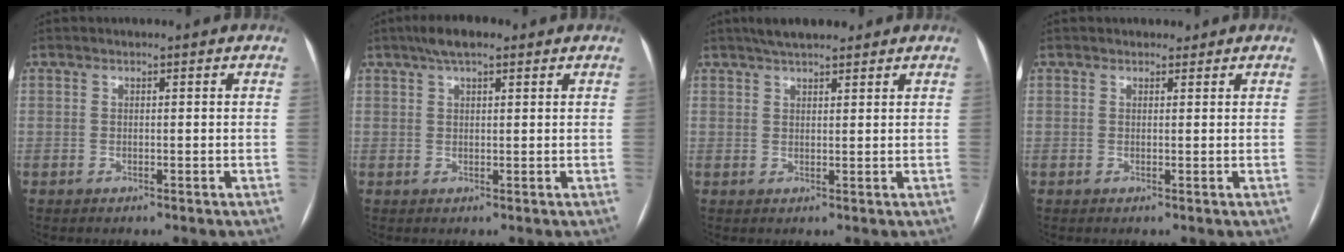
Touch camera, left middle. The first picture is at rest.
{"total": 4.9, "force": [3.3, 1.4, 3.4], "torque": [-0.065, 0.023, 0.053]}
{"total": 5.8, "force": [4.7, 1.5, 3.1], "torque": [-0.047, 0.025, 0.077]}
{"total": 1.0, "force": [0.8, 0.6, 0.0], "torque": [0.001, 0.000, 0.007]}